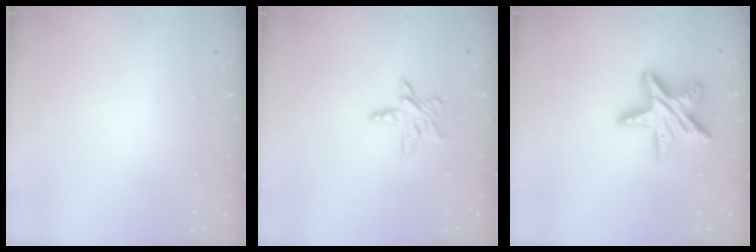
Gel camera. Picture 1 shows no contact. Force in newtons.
{"total": 7.5, "press": 7.4, "slide": 0.8}
{"total": 16.4, "press": 16.4, "slide": 1.0}